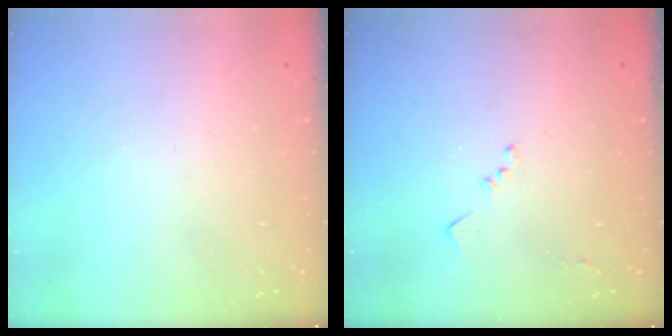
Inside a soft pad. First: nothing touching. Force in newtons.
{"total": 7.5, "press": 7.4, "slide": 1.0}